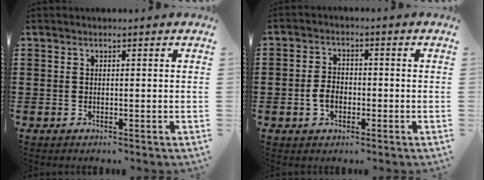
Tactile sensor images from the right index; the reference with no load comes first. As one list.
[{"total": 3.4, "force": [-1.0, 2.4, 2.2], "torque": [-0.051, 0.001, -0.022]}]